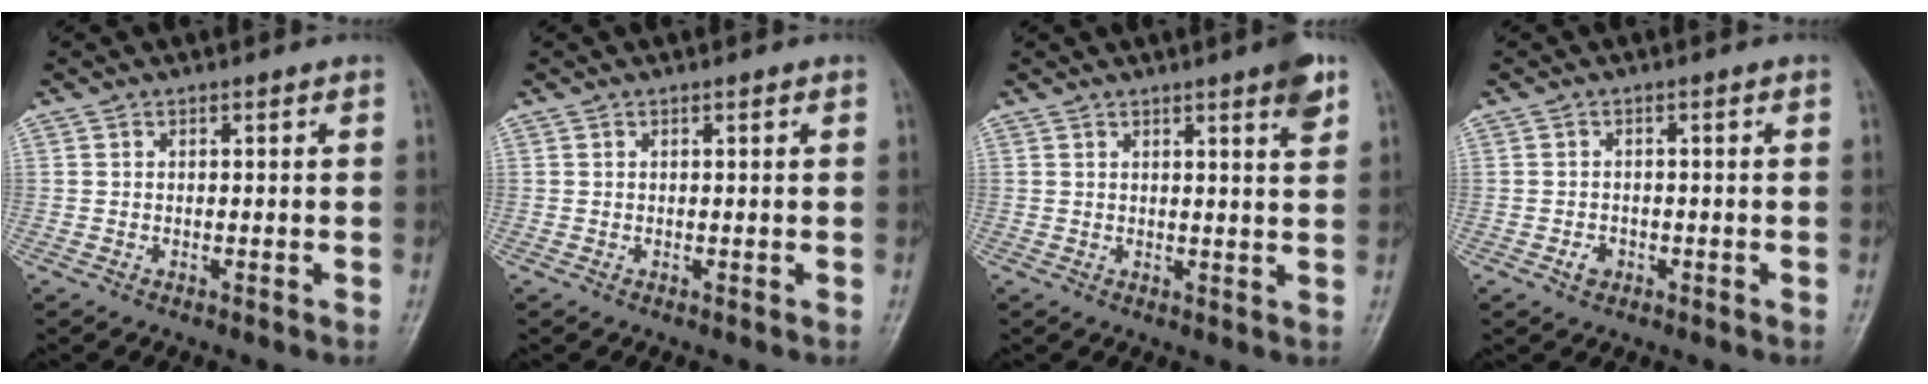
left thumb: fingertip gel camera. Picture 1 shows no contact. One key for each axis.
{"total": 0.5, "fx": 0.2, "fy": 0.0, "fz": 0.5, "tx": -0.008, "ty": 0.001, "tz": 0.002}
{"total": 4.8, "fx": 2.9, "fy": 0.4, "fz": 3.8, "tx": -0.045, "ty": -0.015, "tz": 0.036}
{"total": 2.0, "fx": -0.9, "fy": 1.4, "fz": 1.0, "tx": -0.012, "ty": 0.009, "tz": -0.013}